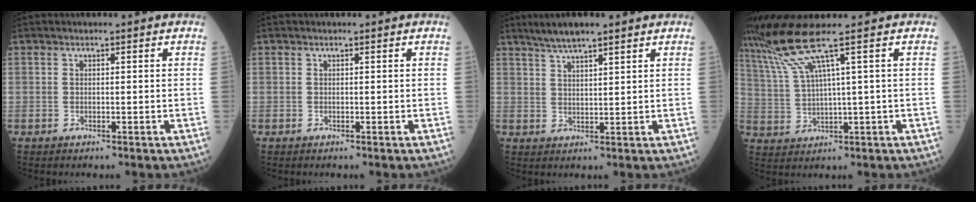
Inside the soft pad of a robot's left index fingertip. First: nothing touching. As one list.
[{"total": 0.0}, {"total": 6.5, "force": [5.1, 0.8, 3.9], "torque": [-0.076, 0.017, 0.092]}, {"total": 6.8, "force": [4.8, -2.2, 4.2], "torque": [-0.103, 0.003, 0.107]}]